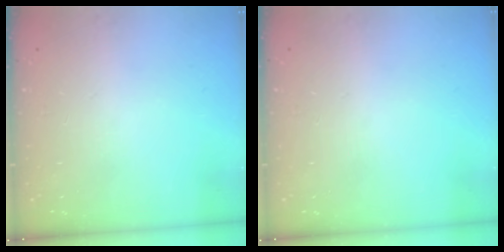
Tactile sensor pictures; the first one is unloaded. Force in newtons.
{"total": 0.5, "press": 0.5, "slide": 0.1}